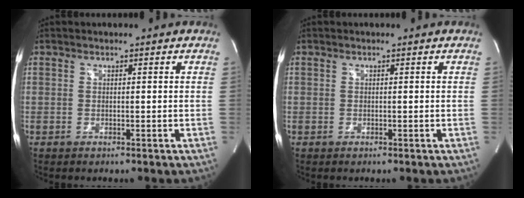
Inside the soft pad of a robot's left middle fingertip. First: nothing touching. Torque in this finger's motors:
{"motor_torque": [0.21, -0.06, -0.05, 0.01]}